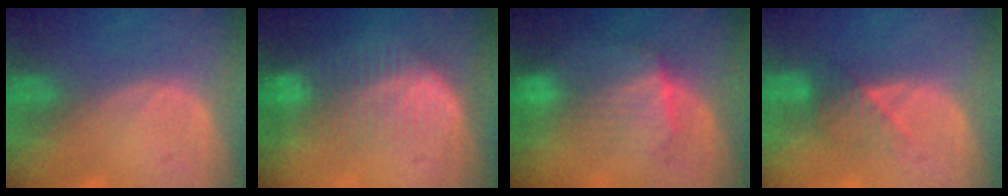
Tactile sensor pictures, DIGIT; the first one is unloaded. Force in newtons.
{"total": 7.3, "press": 6.7, "slide": 2.9}
{"total": 7.2, "press": 7.1, "slide": 0.4}
{"total": 3.8, "press": 3.4, "slide": 1.5}